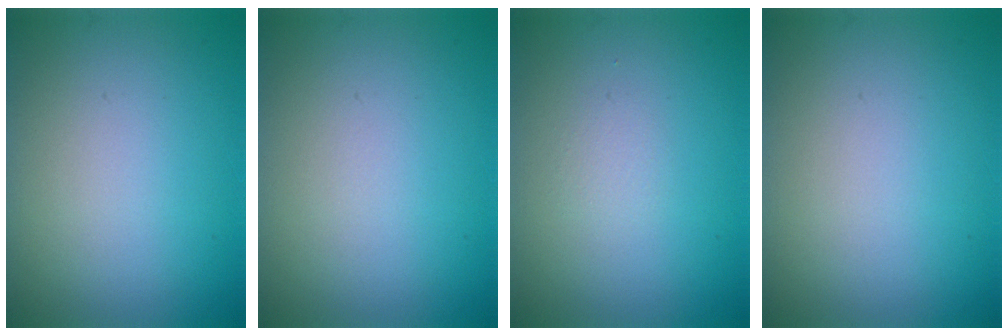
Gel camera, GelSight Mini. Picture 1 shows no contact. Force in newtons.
{"total": 0.0}
{"total": 0.0}
{"total": 0.0}